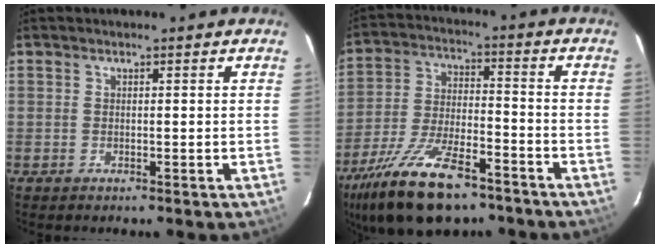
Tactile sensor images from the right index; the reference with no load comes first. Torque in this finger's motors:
{"motor_torque": [1.73, -0.41, 0.57, 0.21]}